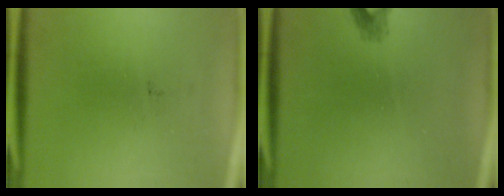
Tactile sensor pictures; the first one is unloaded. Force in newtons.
{"total": 1.2}